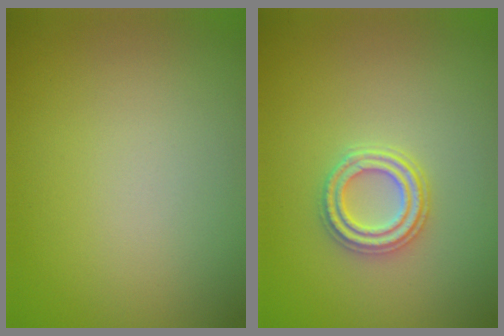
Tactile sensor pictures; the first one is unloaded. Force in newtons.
{"total": 2.7, "press": 2.5, "slide": 0.9}